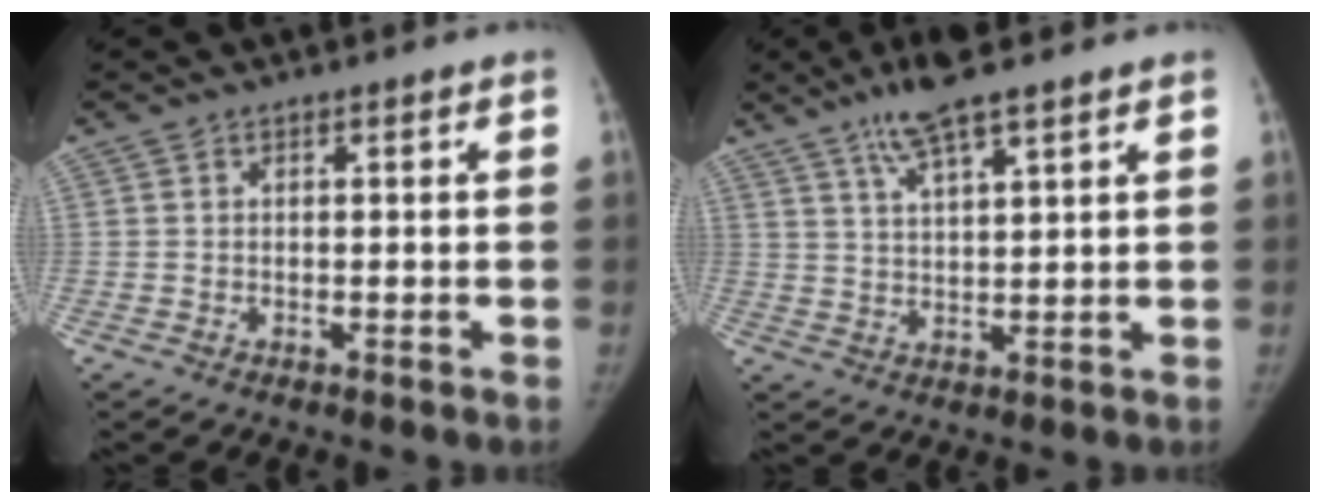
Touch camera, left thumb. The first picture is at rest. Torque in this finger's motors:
{"motor_torque": [1.02, 0.38, 0.82, -0.67, 0.22]}